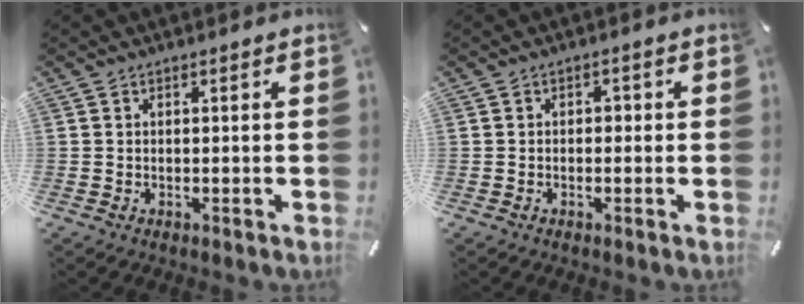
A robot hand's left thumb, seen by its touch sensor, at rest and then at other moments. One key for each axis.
{"total": 1.1, "fx": -0.6, "fy": 0.7, "fz": 0.5, "tx": -0.013, "ty": 0.006, "tz": -0.016}